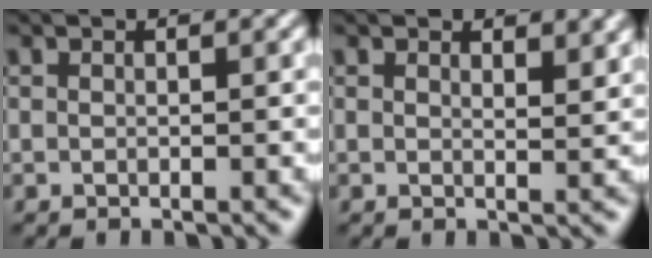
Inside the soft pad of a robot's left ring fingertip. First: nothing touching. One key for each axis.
{"total": 1.9, "fx": 1.4, "fy": 0.6, "fz": 1.2, "tx": -0.016, "ty": -0.004, "tz": 0.025}